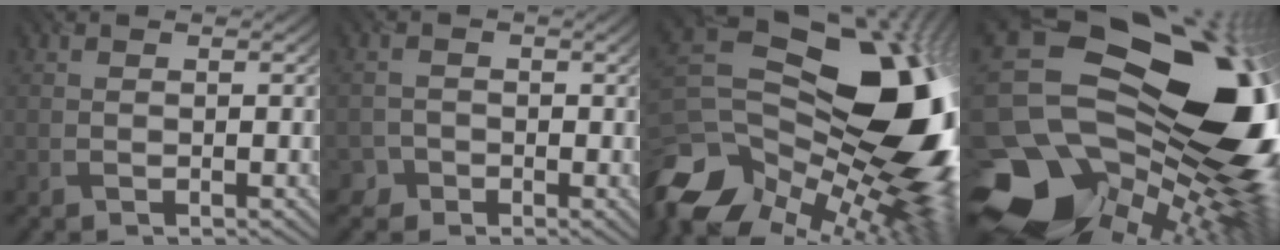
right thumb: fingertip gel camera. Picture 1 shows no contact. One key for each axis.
{"total": 2.3, "fx": -1.4, "fy": 1.5, "fz": -1.2, "tx": 0.029, "ty": 0.009, "tz": -0.028}
{"total": 19.2, "fx": -3.3, "fy": 13.5, "fz": 13.3, "tx": -0.292, "ty": -0.038, "tz": -0.042}
{"total": 20.0, "fx": -2.6, "fy": 15.4, "fz": 12.5, "tx": -0.242, "ty": -0.034, "tz": -0.035}